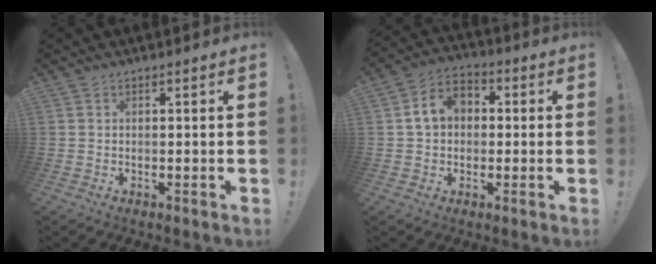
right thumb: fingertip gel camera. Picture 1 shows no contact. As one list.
[{"total": 8.7, "force": [1.4, 6.9, 5.2], "torque": [-0.081, 0.015, 0.029]}]